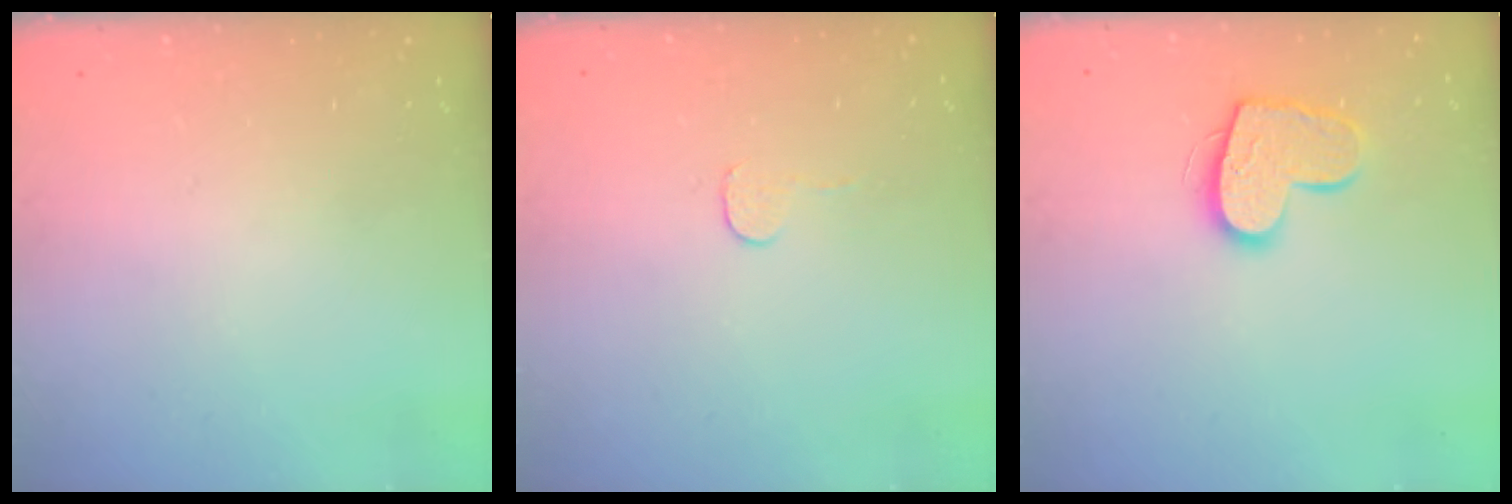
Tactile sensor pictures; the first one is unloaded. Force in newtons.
{"total": 3.0, "press": 3.0, "slide": 0.3}
{"total": 13.3, "press": 13.3, "slide": 0.9}